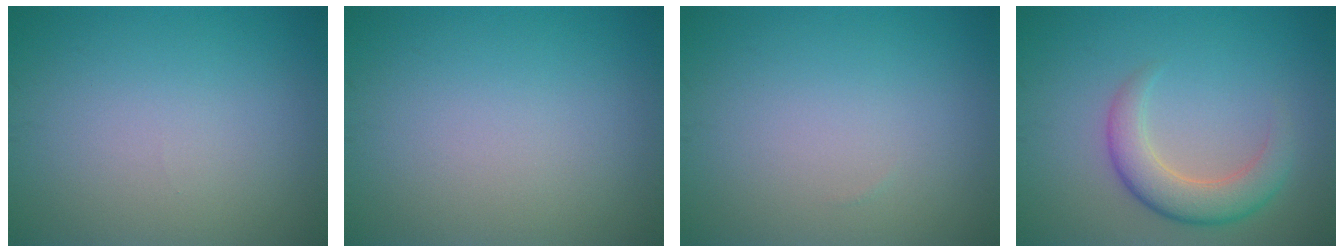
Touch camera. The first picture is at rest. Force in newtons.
{"total": 0.0}
{"total": 0.0}
{"total": 4.3, "press": 4.3, "slide": 0.1}